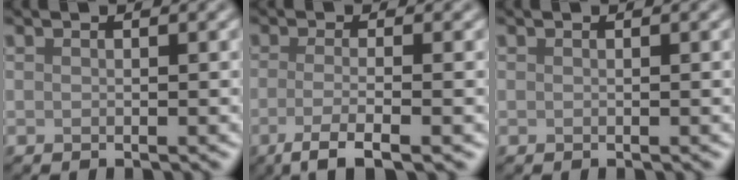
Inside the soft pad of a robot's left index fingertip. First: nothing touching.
{"total": 4.1, "force": [-1.8, 1.0, 3.6], "torque": [-0.059, -0.008, -0.045]}
{"total": 0.0}